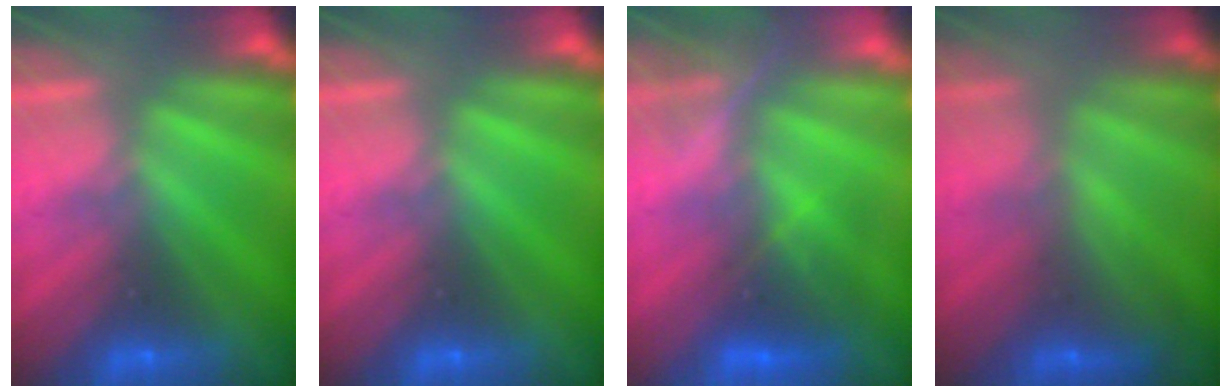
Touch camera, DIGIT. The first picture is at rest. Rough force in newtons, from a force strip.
{"total": 0.0}
{"total": 4.5}
{"total": 3.1}